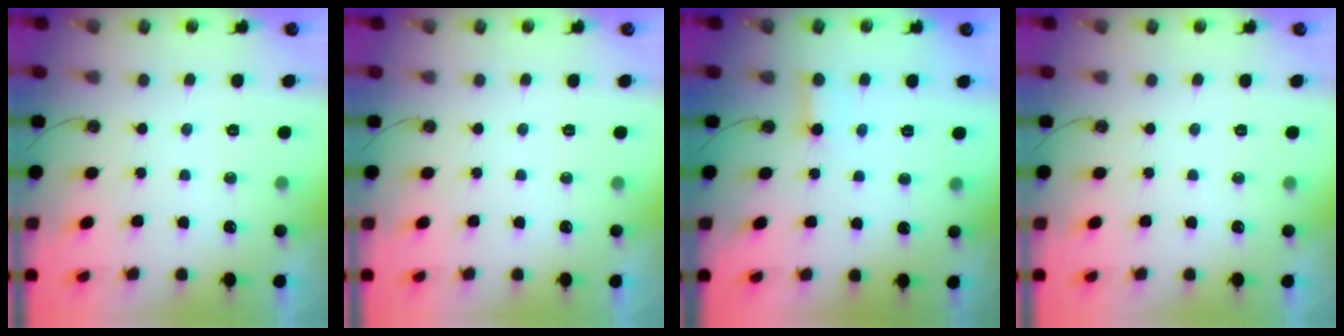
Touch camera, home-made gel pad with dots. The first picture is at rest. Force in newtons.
{"total": 0.0}
{"total": 2.1, "press": 2.1, "slide": 0.1}
{"total": 0.0}